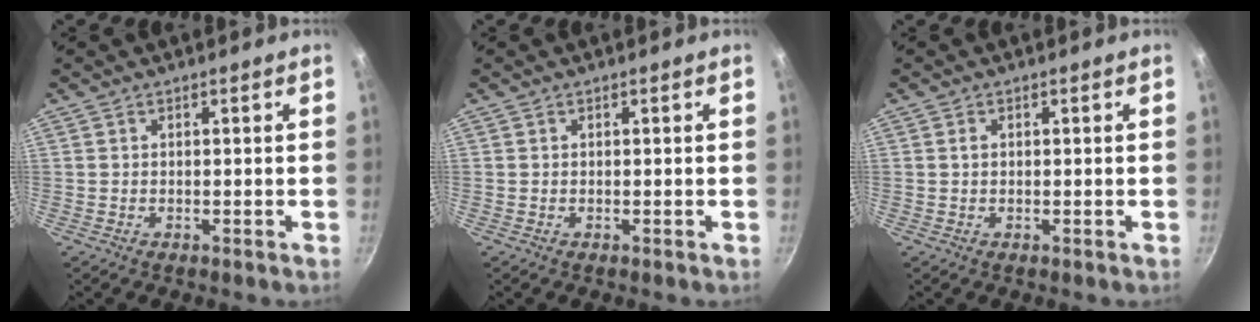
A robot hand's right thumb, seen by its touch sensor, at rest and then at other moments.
{"total": 0.0}
{"total": 0.6, "force": [0.1, 0.5, 0.4], "torque": [-0.007, 0.003, 0.003]}